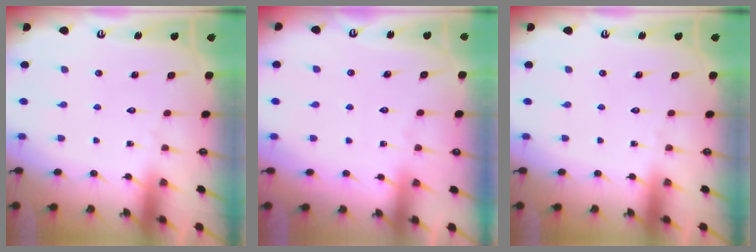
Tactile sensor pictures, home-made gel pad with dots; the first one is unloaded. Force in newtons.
{"total": 2.7, "press": 2.6, "slide": 0.4}
{"total": 0.0}